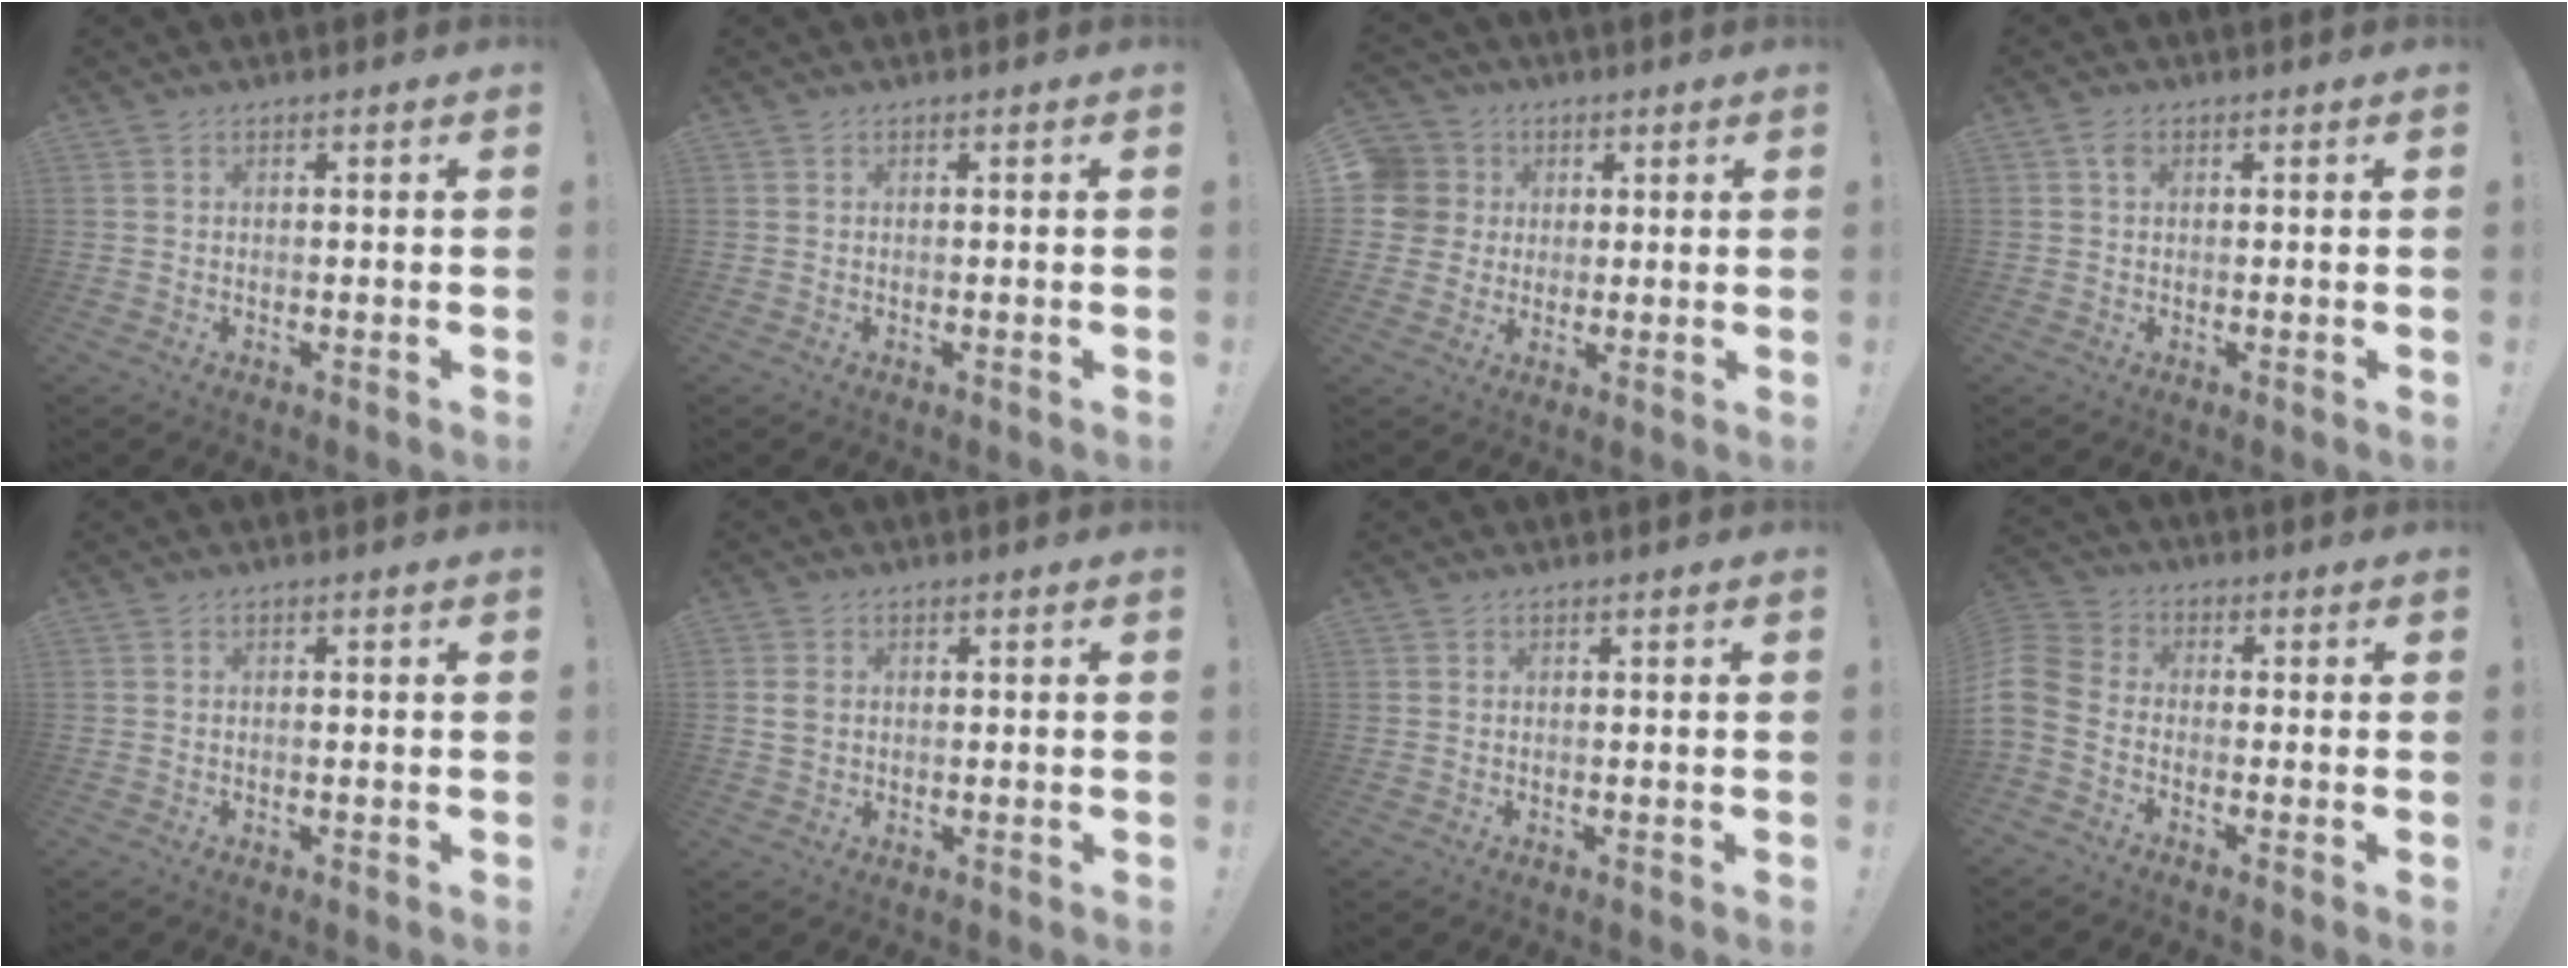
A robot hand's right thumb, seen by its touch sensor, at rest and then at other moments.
{"total": 0.0}
{"total": 8.4, "force": [1.3, 8.1, 1.9], "torque": [-0.031, 0.001, 0.031]}
{"total": 1.7, "force": [0.6, 1.1, 1.2], "torque": [-0.018, 0.001, 0.009]}
{"total": 0.5, "force": [-0.4, 0.0, 0.4], "torque": [-0.012, 0.000, -0.005]}
{"total": 2.5, "force": [0.4, 2.0, 1.3], "torque": [-0.024, 0.006, 0.008]}
{"total": 0.0}
{"total": 7.3, "force": [-3.5, 4.9, 4.1], "torque": [-0.103, 0.020, -0.062]}